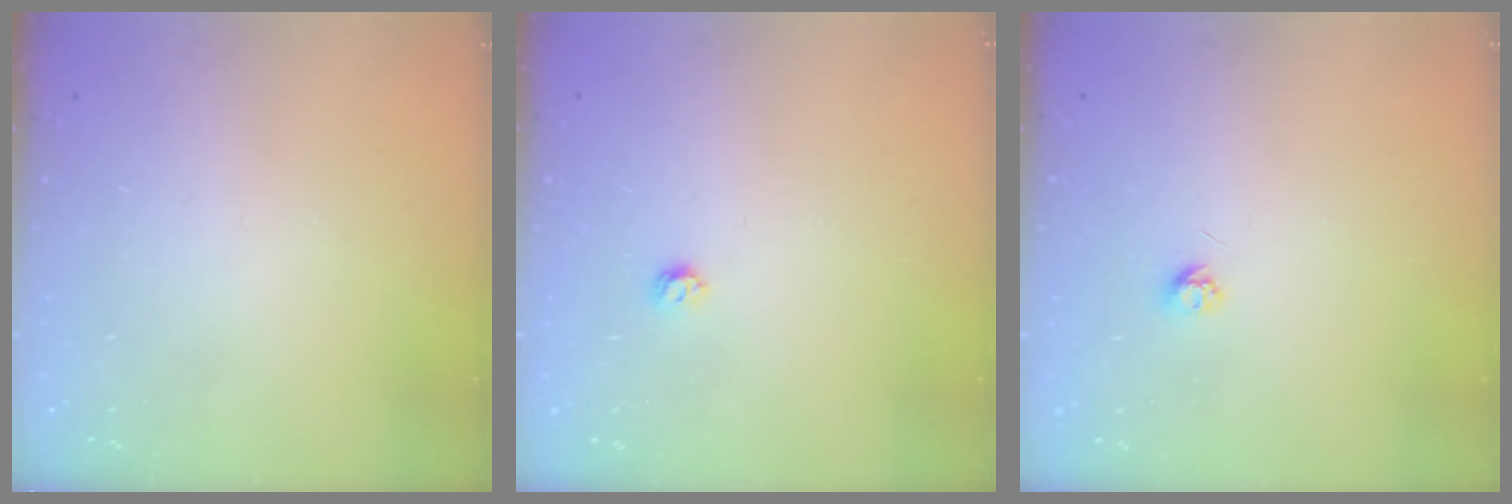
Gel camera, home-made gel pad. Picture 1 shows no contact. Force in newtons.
{"total": 3.4, "press": 3.4, "slide": 0.7}
{"total": 3.4, "press": 3.4, "slide": 0.3}